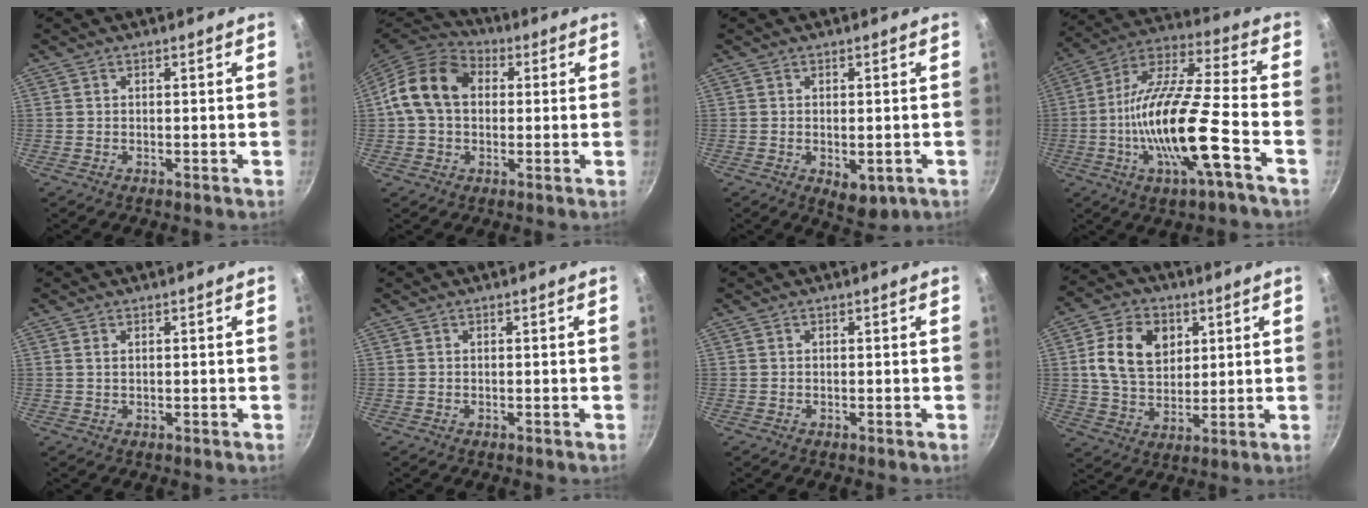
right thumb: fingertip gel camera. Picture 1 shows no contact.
{"total": 12.9, "force": [1.7, 9.8, 8.2], "torque": [-0.118, 0.025, 0.010]}
{"total": 5.5, "force": [-1.5, 3.0, 4.4], "torque": [-0.051, -0.007, -0.012]}
{"total": 19.6, "force": [-6.1, 4.4, 18.1], "torque": [-0.329, 0.032, -0.125]}
{"total": 1.0, "force": [0.4, 0.6, 0.8], "torque": [-0.014, 0.001, 0.005]}
{"total": 0.0}
{"total": 0.0}
{"total": 12.8, "force": [3.5, 9.4, 8.0], "torque": [-0.119, -0.003, 0.060]}